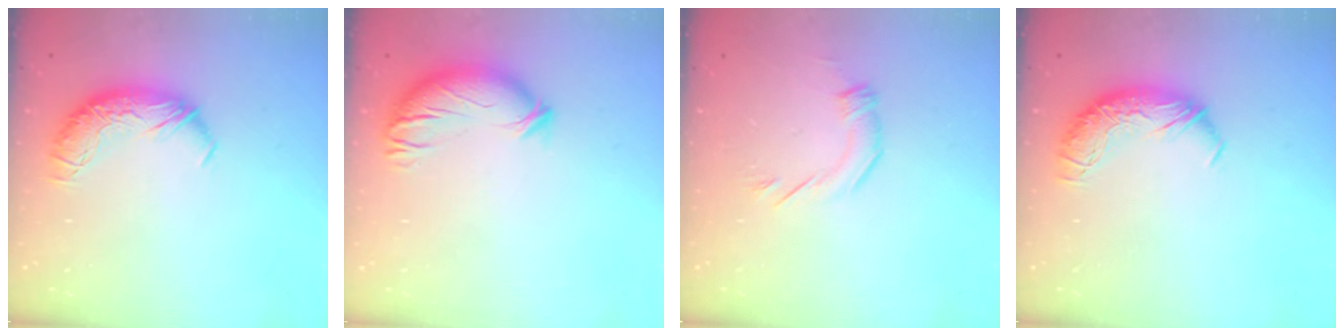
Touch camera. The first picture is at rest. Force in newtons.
{"total": 3.7, "press": 2.9, "slide": 2.3}
{"total": 2.7, "press": 2.4, "slide": 1.1}
{"total": 0.0}